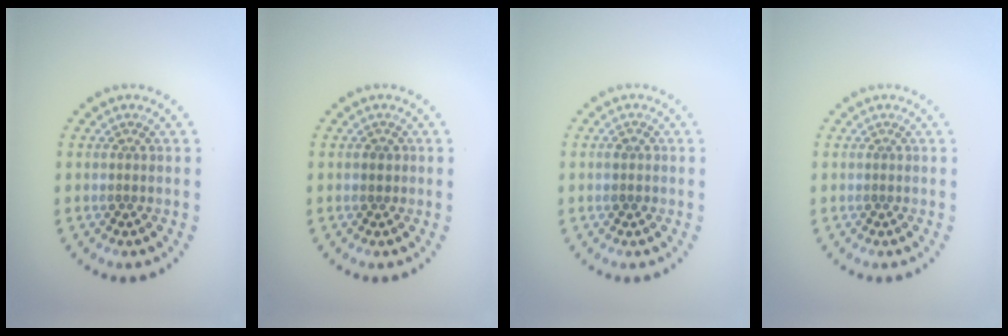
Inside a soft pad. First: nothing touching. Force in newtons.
{"total": 1.0, "press": 0.9, "slide": 0.4}
{"total": 0.9, "press": 0.9, "slide": 0.1}
{"total": 0.0}